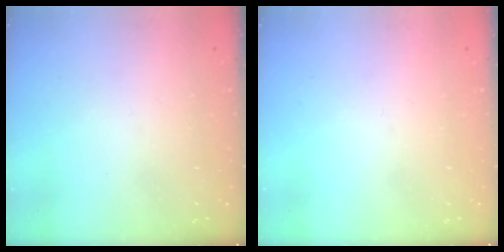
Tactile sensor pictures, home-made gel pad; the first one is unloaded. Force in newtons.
{"total": 0.0}